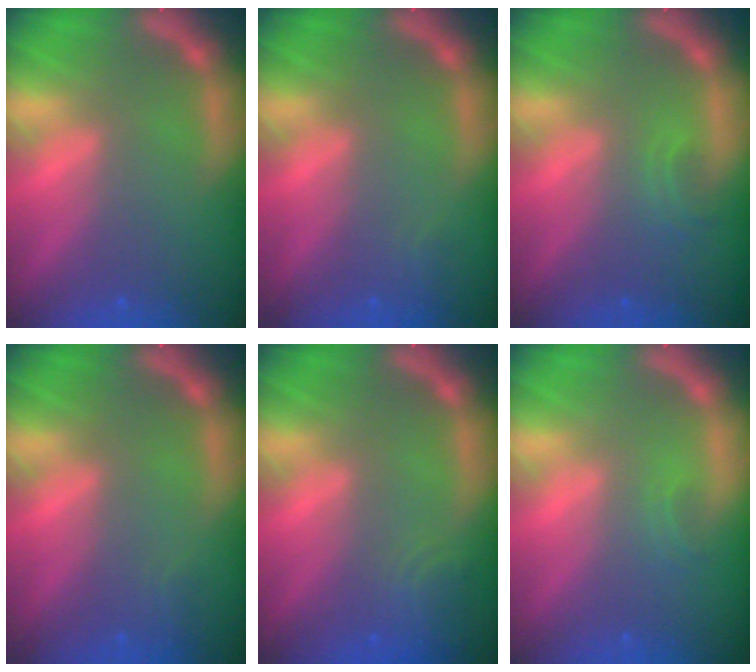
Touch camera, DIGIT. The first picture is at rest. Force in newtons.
{"total": 0.9}
{"total": 1.4}
{"total": 0.9}
{"total": 2.9}
{"total": 0.9}